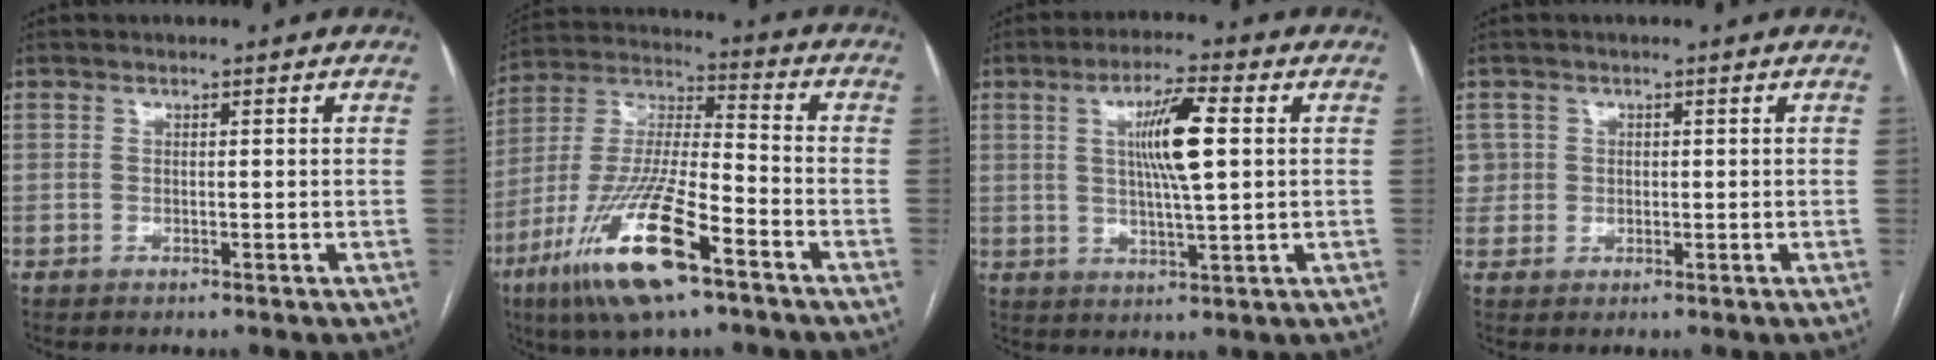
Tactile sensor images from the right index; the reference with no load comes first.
{"total": 18.1, "force": [-9.6, 3.1, 15.0], "torque": [-0.324, -0.032, -0.175]}
{"total": 8.9, "force": [1.8, 0.9, 8.6], "torque": [-0.158, 0.003, 0.033]}
{"total": 2.7, "force": [0.6, 2.6, -0.1], "torque": [0.020, 0.010, 0.008]}